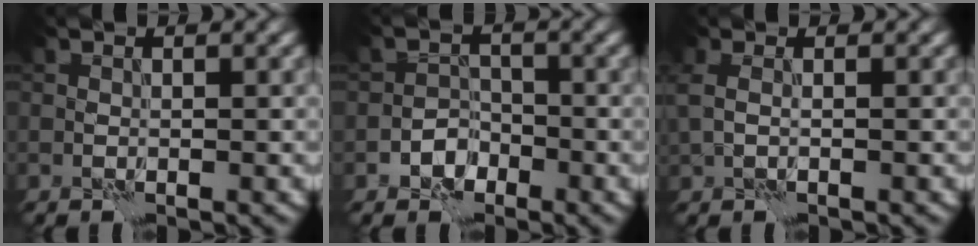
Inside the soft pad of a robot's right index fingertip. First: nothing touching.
{"total": 2.1, "force": [-1.2, 1.7, 0.7], "torque": [-0.004, 0.008, -0.024]}
{"total": 1.8, "force": [0.5, 1.0, 1.4], "torque": [-0.036, 0.001, 0.009]}